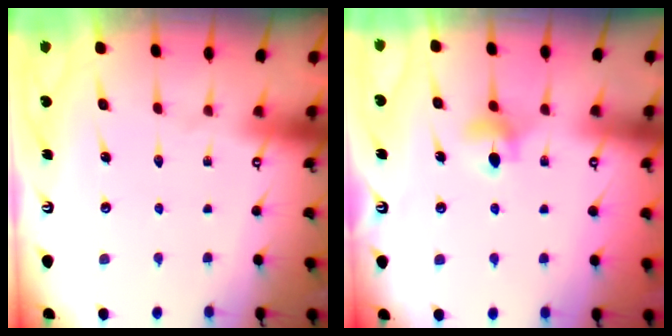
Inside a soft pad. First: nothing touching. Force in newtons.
{"total": 6.5, "press": 6.4, "slide": 0.7}